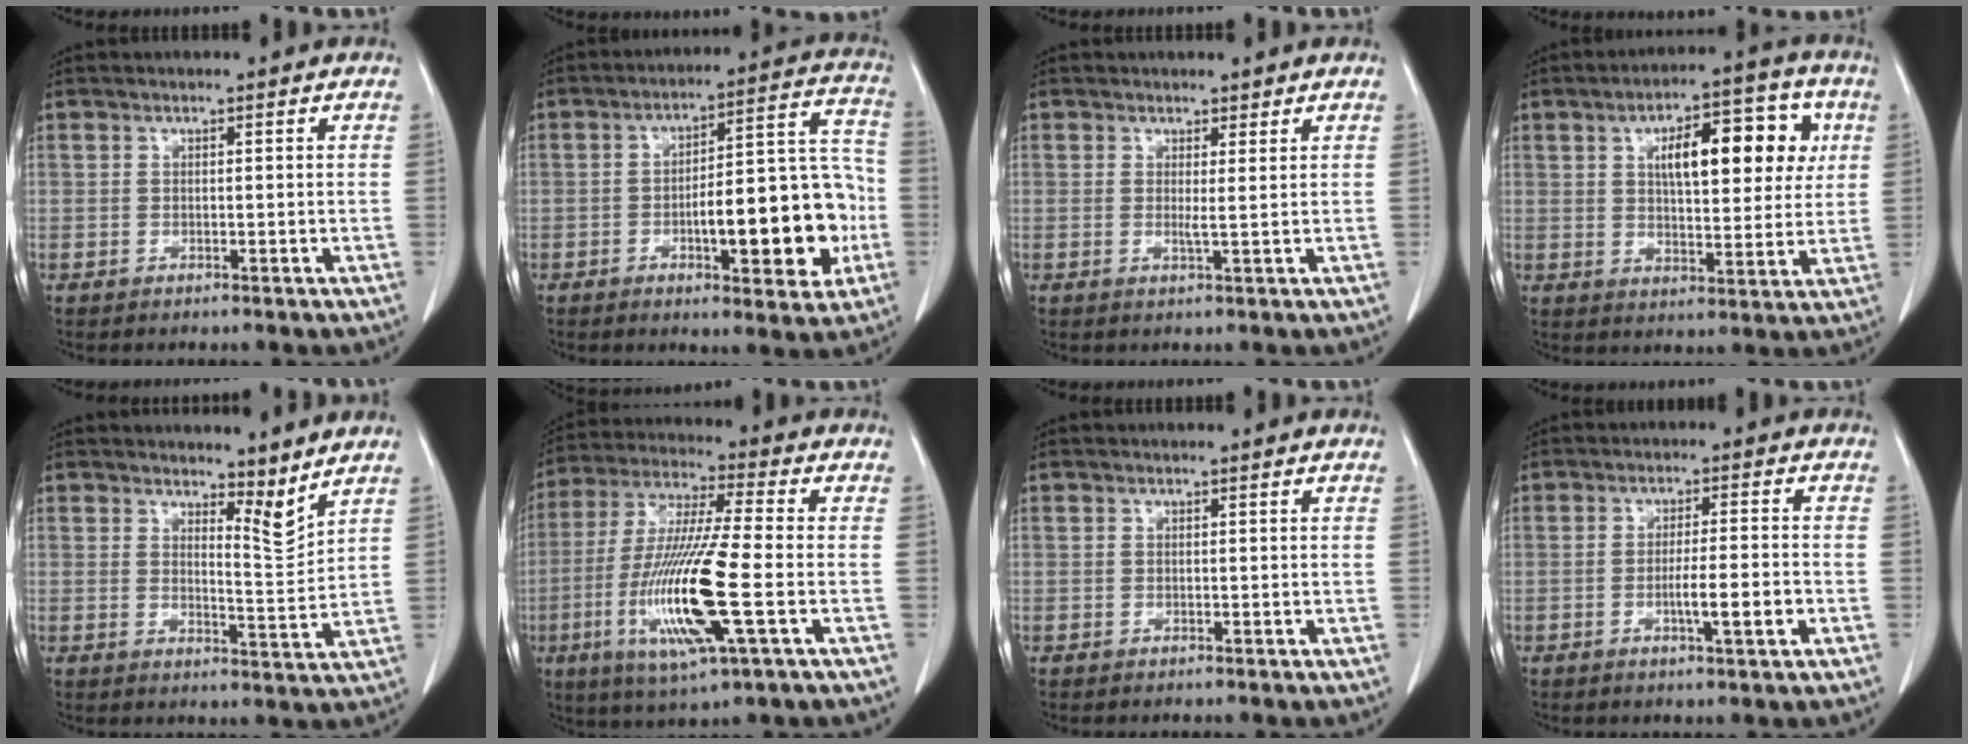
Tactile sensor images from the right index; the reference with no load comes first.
{"total": 16.7, "force": [-3.8, 4.8, 15.5], "torque": [-0.207, 0.035, -0.051]}
{"total": 1.1, "force": [0.7, 0.0, 0.9], "torque": [-0.015, -0.006, 0.010]}
{"total": 13.6, "force": [4.1, 5.4, 11.9], "torque": [-0.166, 0.030, 0.061]}
{"total": 4.8, "force": [4.1, 0.8, 2.3], "torque": [-0.031, -0.019, 0.066]}
{"total": 16.7, "force": [-4.2, 1.0, 16.1], "torque": [-0.332, -0.019, -0.079]}
{"total": 0.0}
{"total": 5.3, "force": [-1.6, 0.2, 5.1], "torque": [-0.080, -0.004, -0.026]}